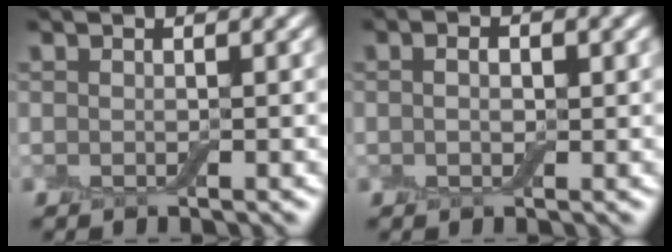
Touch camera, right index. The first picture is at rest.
{"total": 2.7, "force": [1.0, 1.7, 1.9], "torque": [-0.019, 0.010, -0.002]}